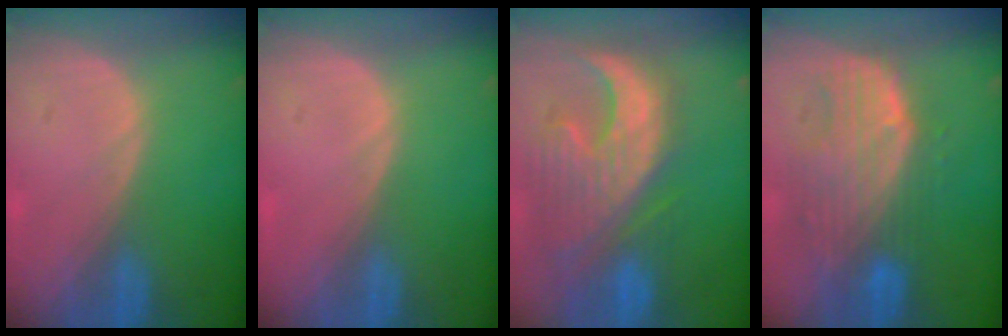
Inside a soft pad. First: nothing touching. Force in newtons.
{"total": 0.0}
{"total": 12.8, "press": 11.2, "slide": 6.2}
{"total": 10.1, "press": 8.8, "slide": 4.9}